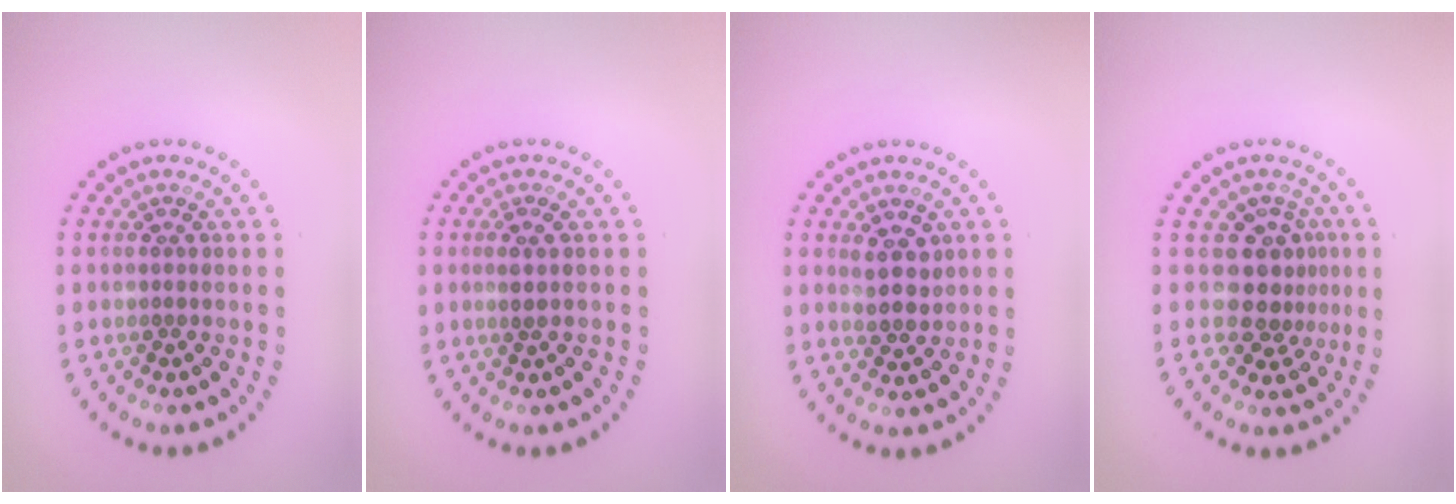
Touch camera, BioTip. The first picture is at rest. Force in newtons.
{"total": 0.9, "press": 0.7, "slide": 0.6}
{"total": 2.4, "press": 2.3, "slide": 0.8}
{"total": 3.4, "press": 2.5, "slide": 2.3}